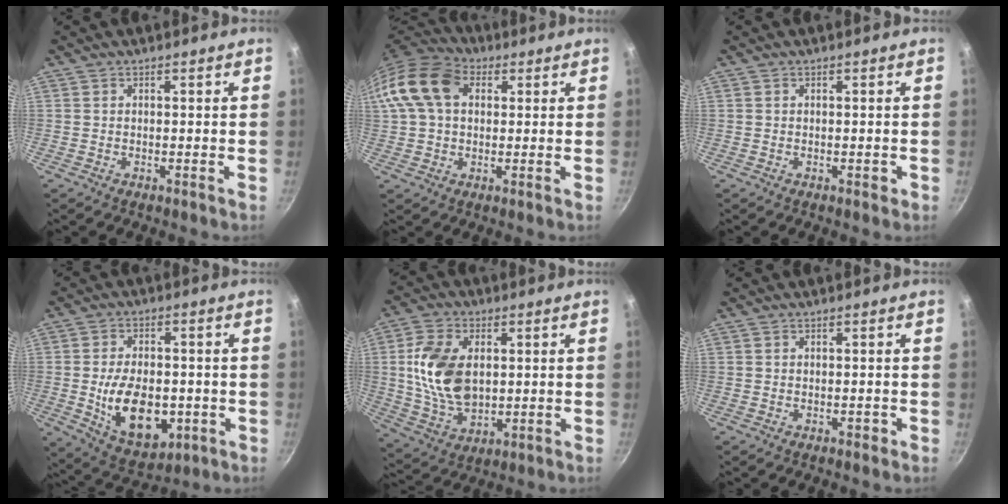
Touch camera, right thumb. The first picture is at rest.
{"total": 13.6, "force": [3.3, 9.5, 9.1], "torque": [-0.159, 0.023, 0.043]}
{"total": 0.8, "force": [-0.2, 0.6, 0.6], "torque": [-0.001, 0.002, -0.002]}
{"total": 15.0, "force": [-2.6, 9.2, 11.5], "torque": [-0.161, -0.004, -0.025]}
{"total": 12.3, "force": [2.6, 7.3, 9.6], "torque": [-0.180, -0.022, 0.060]}
{"total": 0.7, "force": [-0.3, 0.5, 0.4], "torque": [0.003, 0.005, -0.001]}